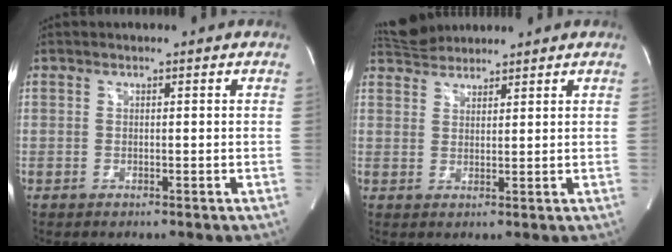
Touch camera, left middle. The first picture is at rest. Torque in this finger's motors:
{"motor_torque": [0.28, -0.31, -0.06, -0.01]}